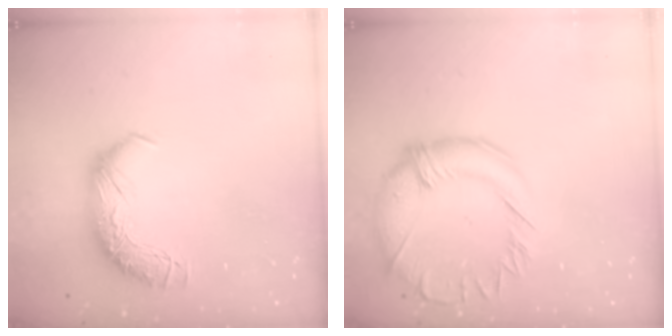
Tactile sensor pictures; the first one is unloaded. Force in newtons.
{"total": 3.0, "press": 2.7, "slide": 1.3}